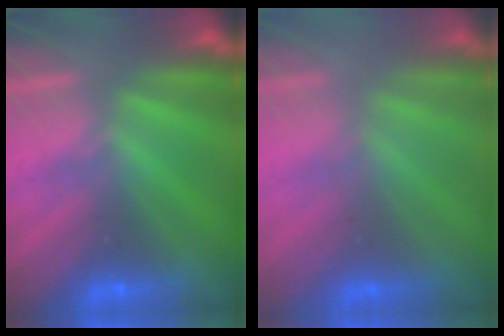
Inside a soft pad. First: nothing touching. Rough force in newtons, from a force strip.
{"total": 2.5}